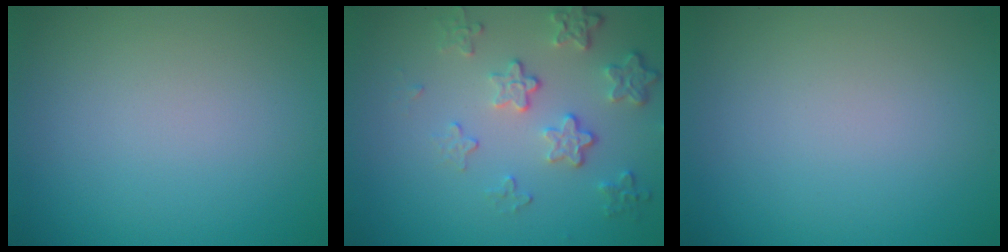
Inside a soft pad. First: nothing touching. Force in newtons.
{"total": 4.2, "press": 3.2, "slide": 2.7}
{"total": 0.0}